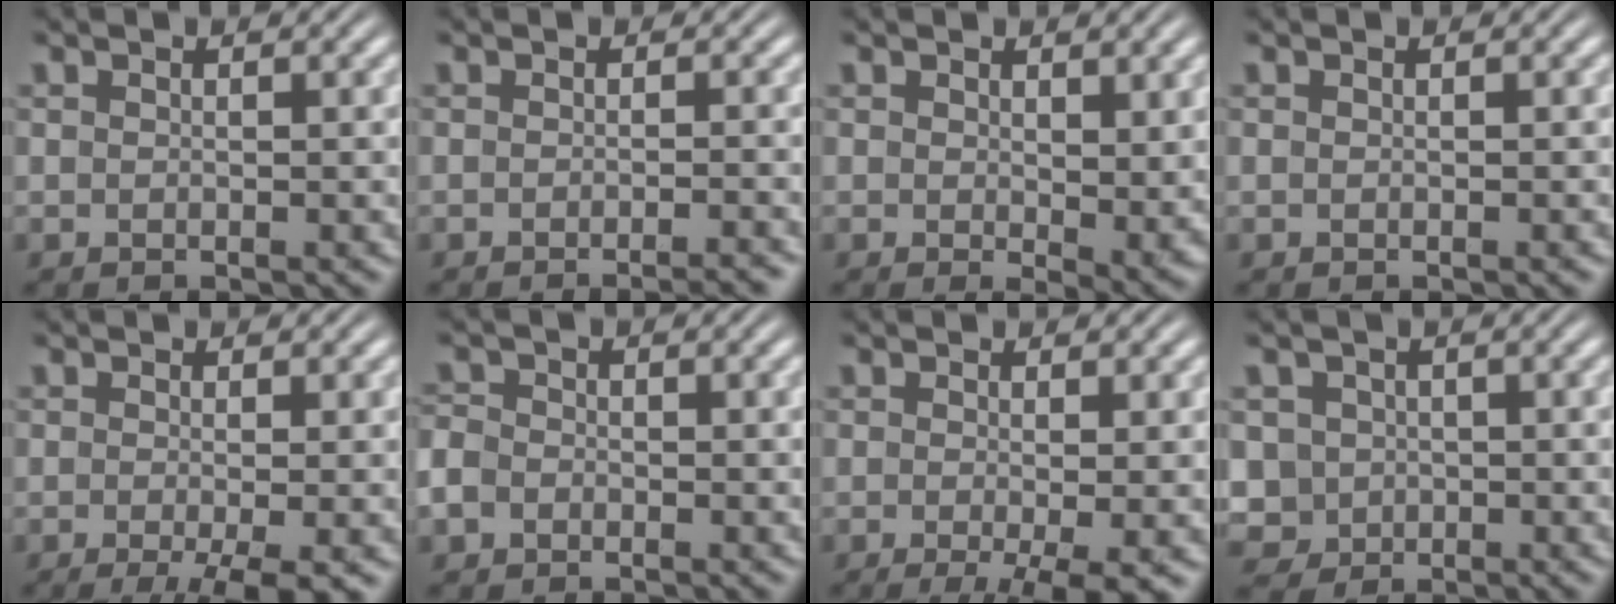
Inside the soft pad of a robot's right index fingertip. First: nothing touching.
{"total": 2.1, "force": [-1.9, 0.0, 1.0], "torque": [-0.011, 0.002, -0.033]}
{"total": 1.8, "force": [0.5, 0.3, 1.7], "torque": [-0.018, -0.017, 0.014]}
{"total": 0.0}
{"total": 5.8, "force": [-3.8, 1.5, 4.1], "torque": [-0.060, -0.026, -0.044]}
{"total": 2.7, "force": [-0.9, 2.4, 0.9], "torque": [-0.039, -0.013, -0.015]}
{"total": 5.9, "force": [-3.8, 1.4, 4.2], "torque": [-0.057, -0.027, -0.043]}
{"total": 8.2, "force": [-1.7, 7.6, 2.6], "torque": [-0.082, -0.045, -0.018]}